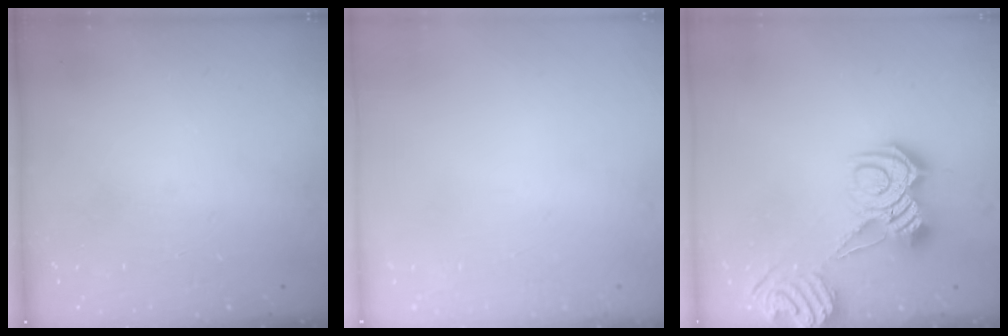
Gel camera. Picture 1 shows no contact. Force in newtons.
{"total": 2.7, "press": 2.6, "slide": 0.8}
{"total": 10.5, "press": 10.4, "slide": 0.9}